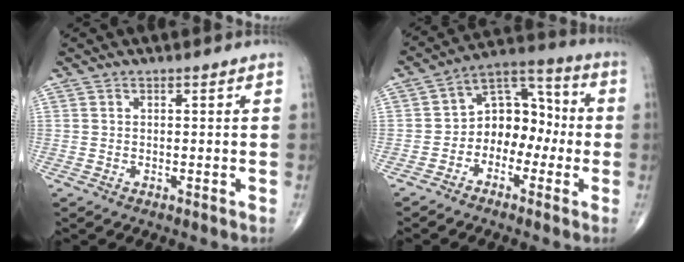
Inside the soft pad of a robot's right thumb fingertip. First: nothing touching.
{"total": 10.7, "force": [-2.2, 7.8, 7.0], "torque": [-0.068, 0.049, -0.053]}